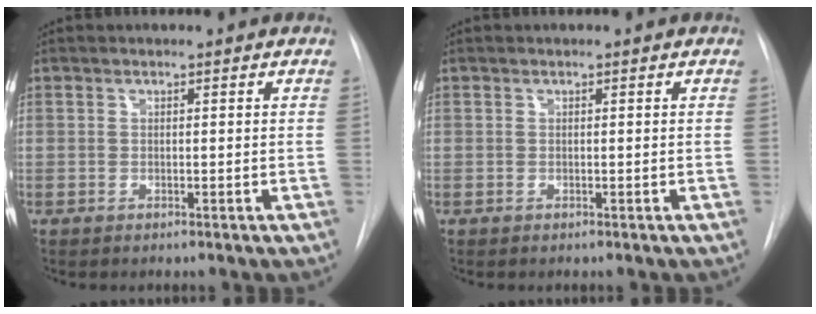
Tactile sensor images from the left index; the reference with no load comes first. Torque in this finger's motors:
{"motor_torque": [-0.01, 0.01, -0.01, 0.00]}